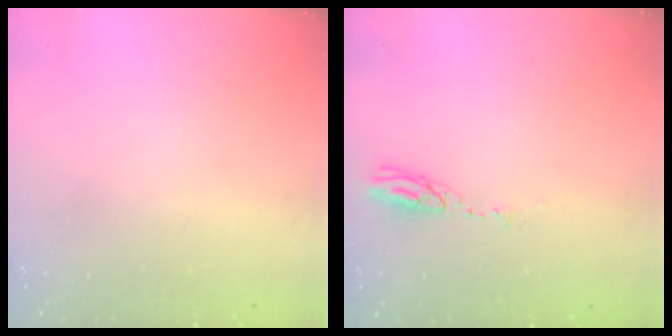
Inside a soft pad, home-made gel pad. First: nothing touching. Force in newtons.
{"total": 3.9, "press": 3.9, "slide": 0.4}